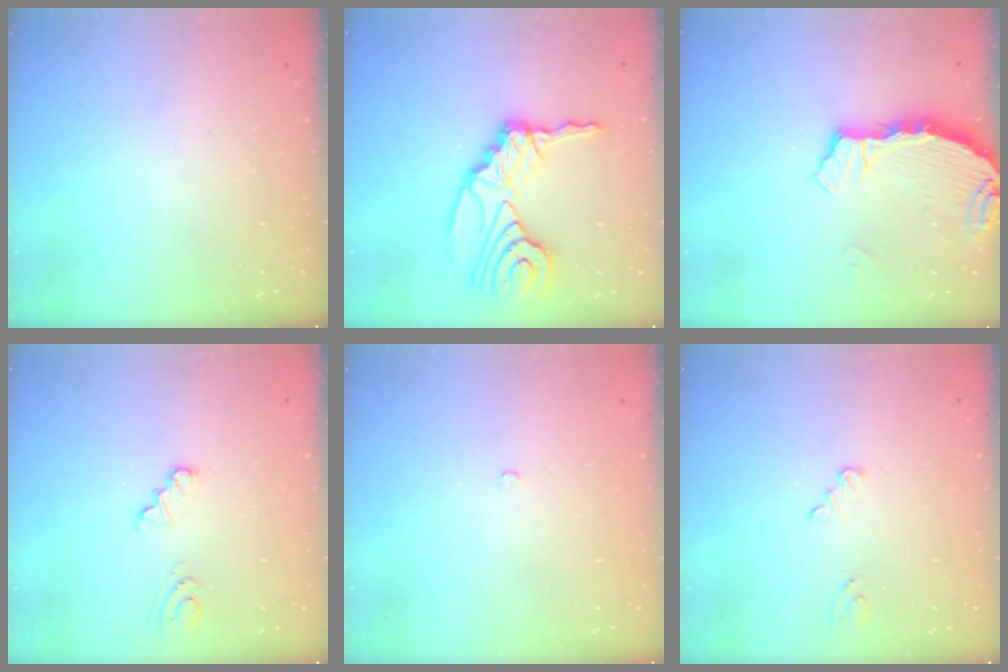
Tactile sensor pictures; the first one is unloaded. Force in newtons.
{"total": 15.6, "press": 15.4, "slide": 2.1}
{"total": 3.9, "press": 3.9, "slide": 0.2}
{"total": 1.4, "press": 1.4, "slide": 0.2}
{"total": 2.1, "press": 2.1, "slide": 0.4}
{"total": 2.1, "press": 2.0, "slide": 0.2}